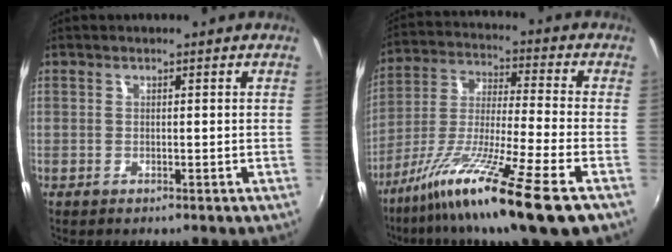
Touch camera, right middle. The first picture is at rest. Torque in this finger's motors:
{"motor_torque": [1.19, -0.95, 0.57, 0.21]}